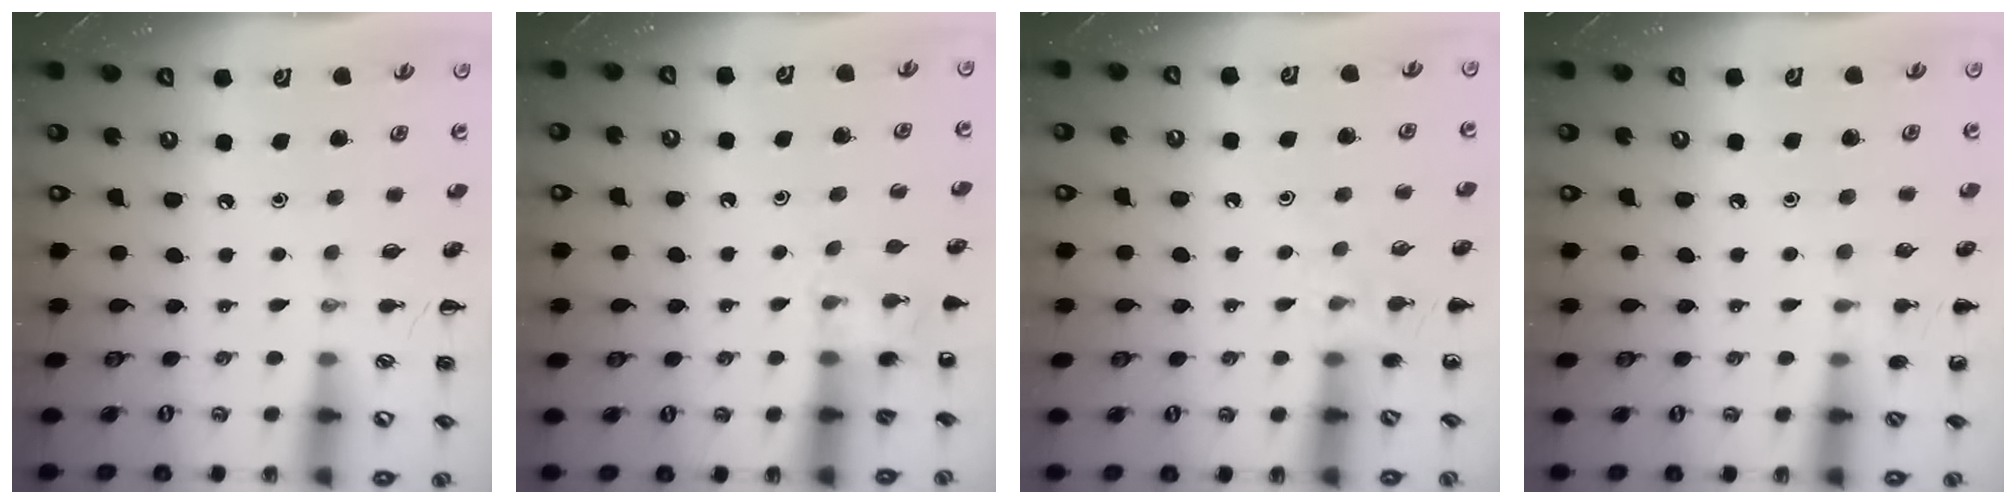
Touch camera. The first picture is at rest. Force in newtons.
{"total": 5.3, "press": 5.1, "slide": 1.3}
{"total": 6.0, "press": 5.7, "slide": 1.9}
{"total": 5.8, "press": 5.5, "slide": 1.9}